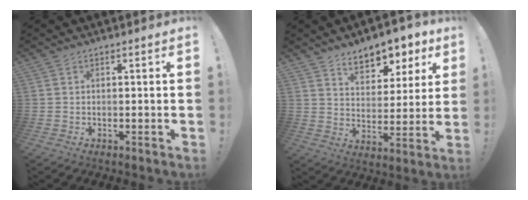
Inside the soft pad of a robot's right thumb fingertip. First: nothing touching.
{"total": 10.2, "force": [7.4, 5.6, 4.1], "torque": [-0.054, -0.053, 0.136]}